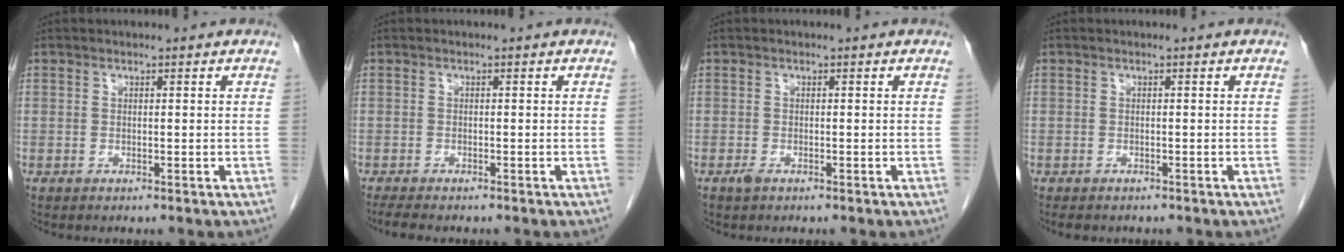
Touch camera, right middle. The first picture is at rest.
{"total": 4.0, "force": [-3.3, 0.8, 2.0], "torque": [-0.035, -0.011, -0.048]}
{"total": 0.9, "force": [-0.6, 0.3, 0.6], "torque": [-0.014, -0.001, -0.009]}
{"total": 3.2, "force": [-2.7, 1.3, 1.1], "torque": [-0.015, -0.005, -0.033]}